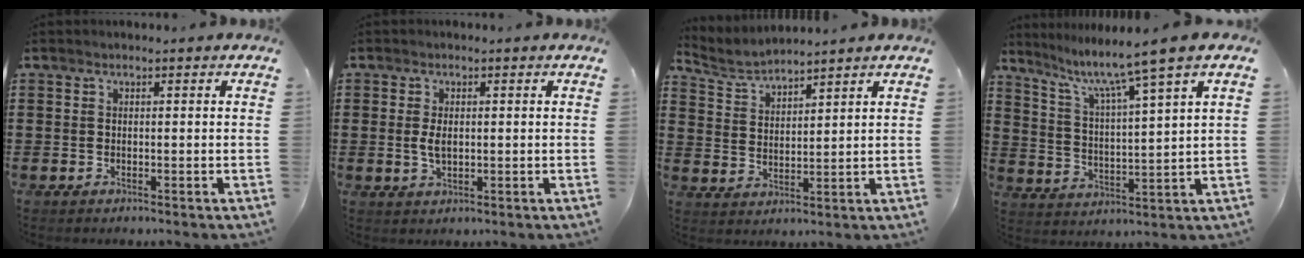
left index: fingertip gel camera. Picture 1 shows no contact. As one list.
[{"total": 2.8, "force": [0.2, 1.4, 2.4], "torque": [-0.056, 0.003, 0.000]}, {"total": 3.9, "force": [3.8, 0.3, 0.5], "torque": [-0.027, -0.016, 0.067]}, {"total": 7.3, "force": [5.6, -1.0, 4.5], "torque": [-0.110, -0.042, 0.086]}]